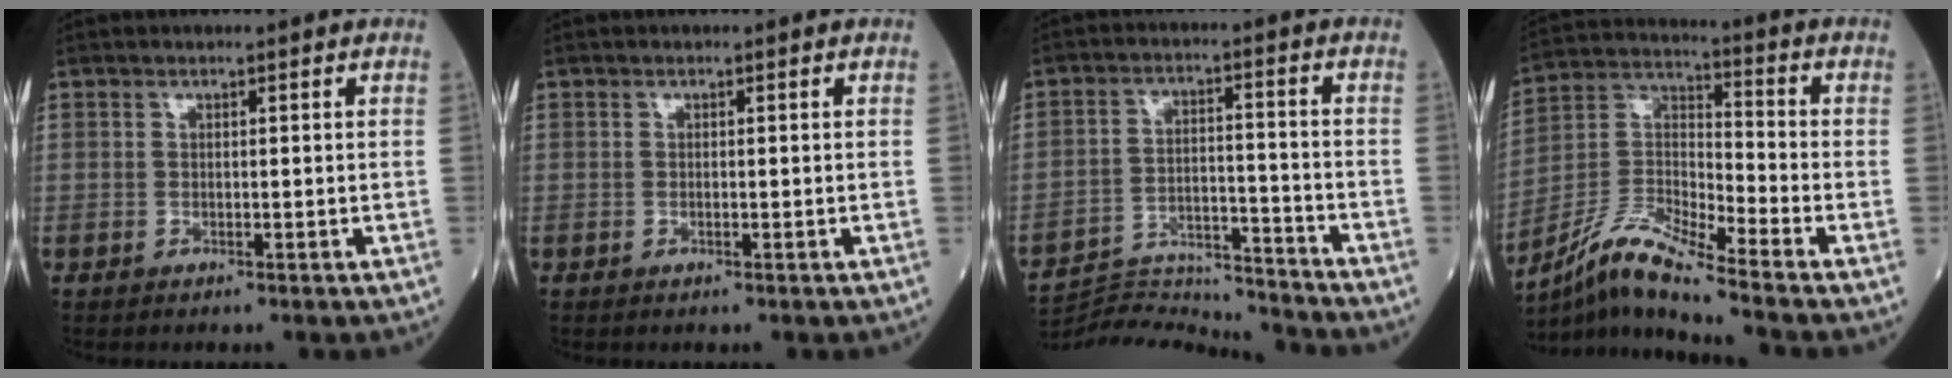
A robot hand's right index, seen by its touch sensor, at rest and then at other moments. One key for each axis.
{"total": 0.0}
{"total": 13.6, "fx": -13.6, "fy": -0.9, "fz": 0.0, "tx": -0.003, "ty": 0.017, "tz": -0.218}
{"total": 10.9, "fx": -9.4, "fy": -0.7, "fz": 5.5, "tx": -0.123, "ty": 0.005, "tz": -0.177}